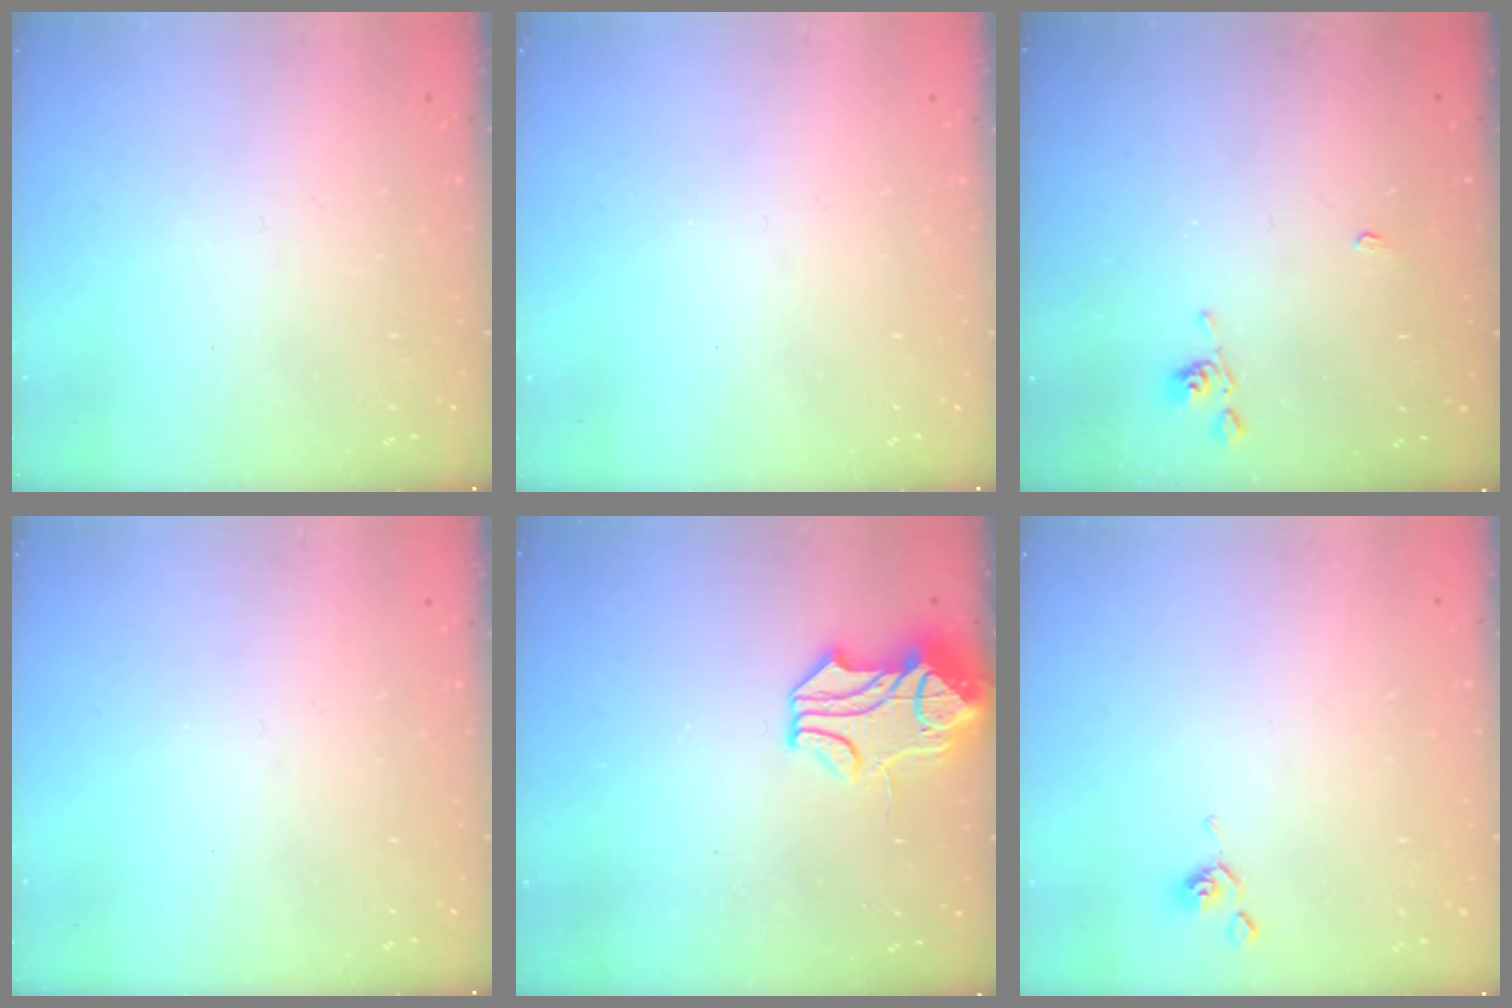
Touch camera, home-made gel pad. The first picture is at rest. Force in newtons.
{"total": 0.0}
{"total": 2.1, "press": 2.1, "slide": 0.5}
{"total": 0.0}
{"total": 2.2, "press": 1.6, "slide": 1.5}
{"total": 0.8, "press": 0.8, "slide": 0.2}